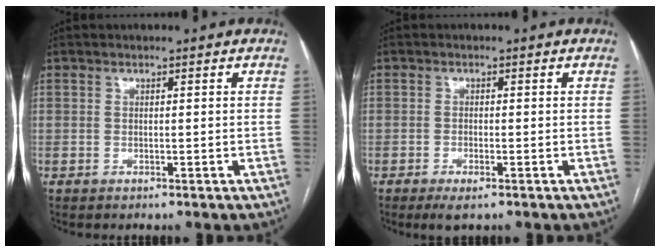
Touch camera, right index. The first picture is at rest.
{"total": 2.8, "force": [-1.8, 0.7, 2.1], "torque": [-0.035, -0.003, -0.027]}